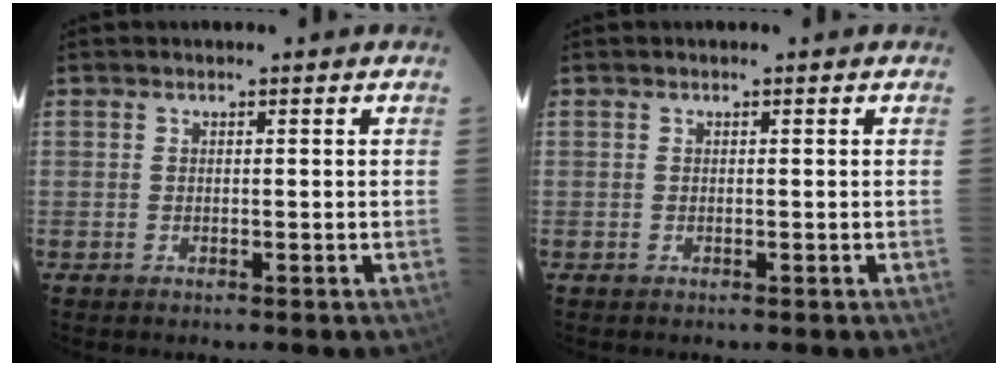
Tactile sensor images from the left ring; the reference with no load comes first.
{"total": 0.0}